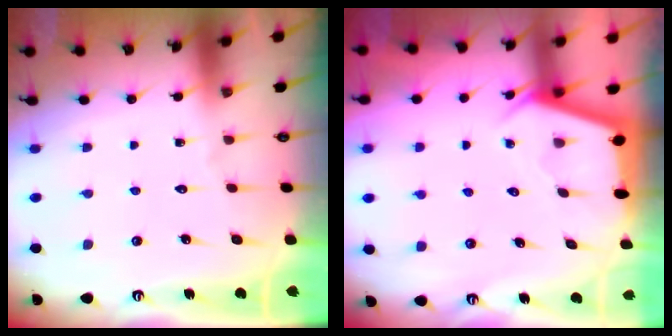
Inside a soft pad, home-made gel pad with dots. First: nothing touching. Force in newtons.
{"total": 2.8, "press": 2.8, "slide": 0.3}